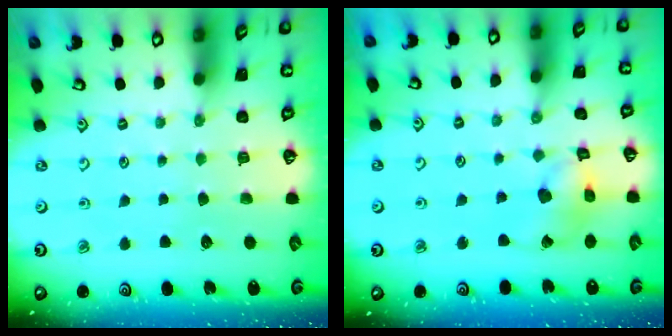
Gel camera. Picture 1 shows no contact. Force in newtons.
{"total": 9.4, "press": 9.3, "slide": 1.1}